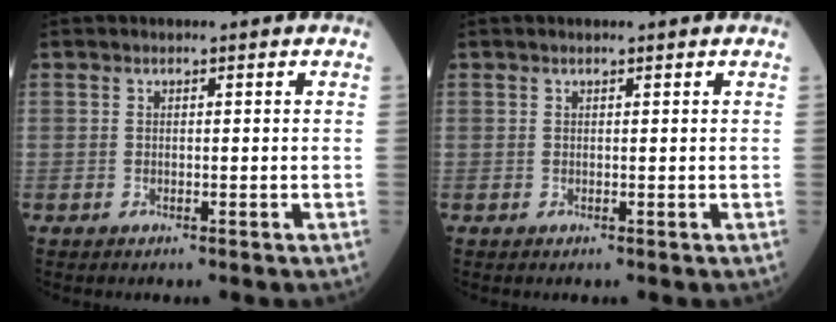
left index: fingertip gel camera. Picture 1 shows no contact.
{"total": 0.8, "force": [0.6, 0.0, 0.5], "torque": [-0.009, 0.006, 0.010]}